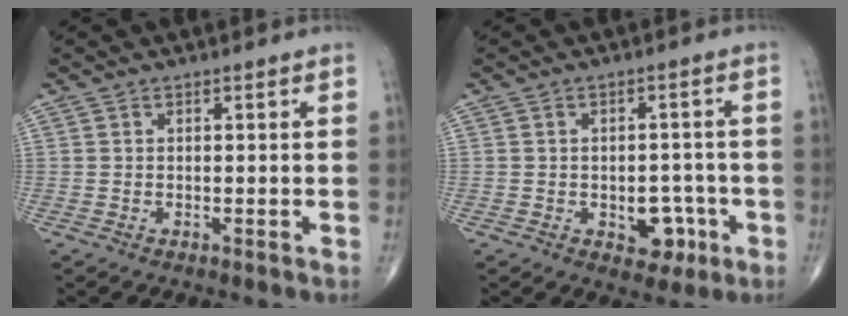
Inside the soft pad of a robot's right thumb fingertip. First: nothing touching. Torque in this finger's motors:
{"motor_torque": [1.99, 1.46, 0.19, -0.38, 0.09]}